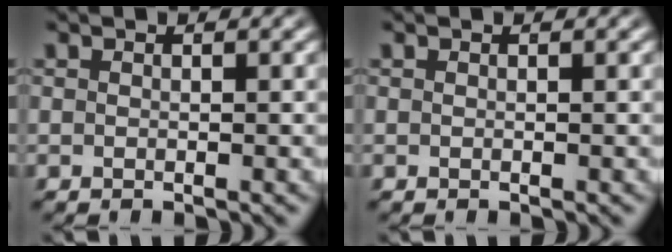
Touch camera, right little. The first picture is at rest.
{"total": 0.0}